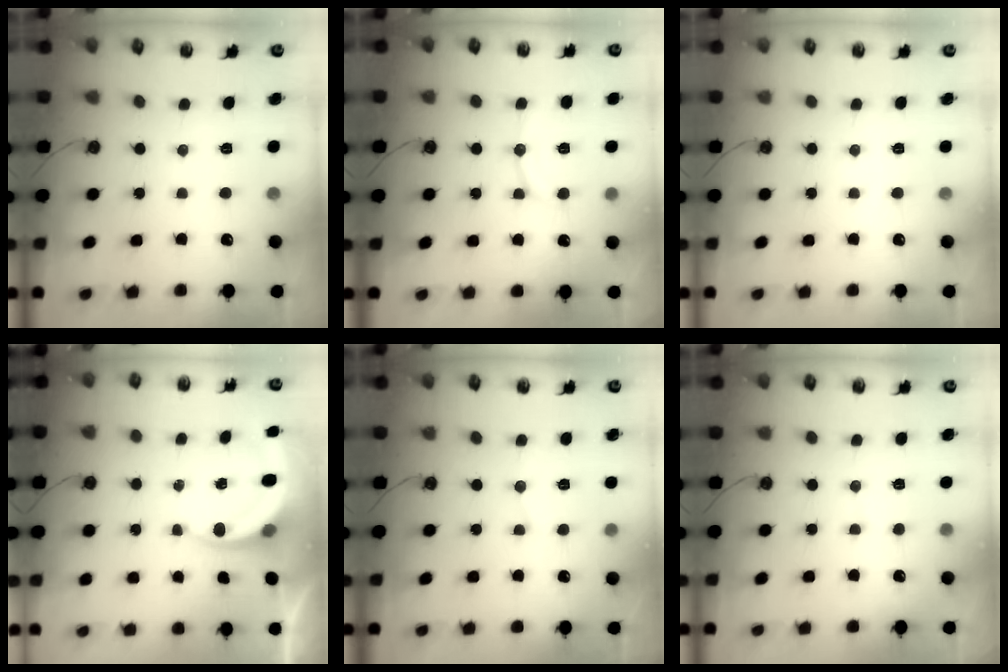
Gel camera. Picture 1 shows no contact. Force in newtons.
{"total": 8.0, "press": 8.0, "slide": 0.9}
{"total": 0.0}
{"total": 4.7, "press": 4.7, "slide": 0.2}
{"total": 4.3, "press": 4.2, "slide": 0.4}
{"total": 2.6, "press": 2.6, "slide": 0.2}